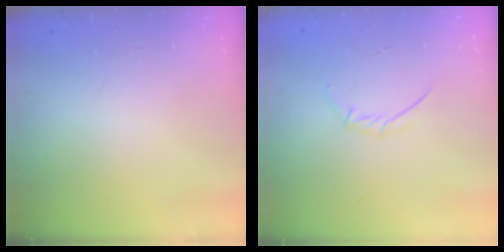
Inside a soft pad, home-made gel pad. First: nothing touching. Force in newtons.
{"total": 4.0, "press": 4.0, "slide": 0.7}